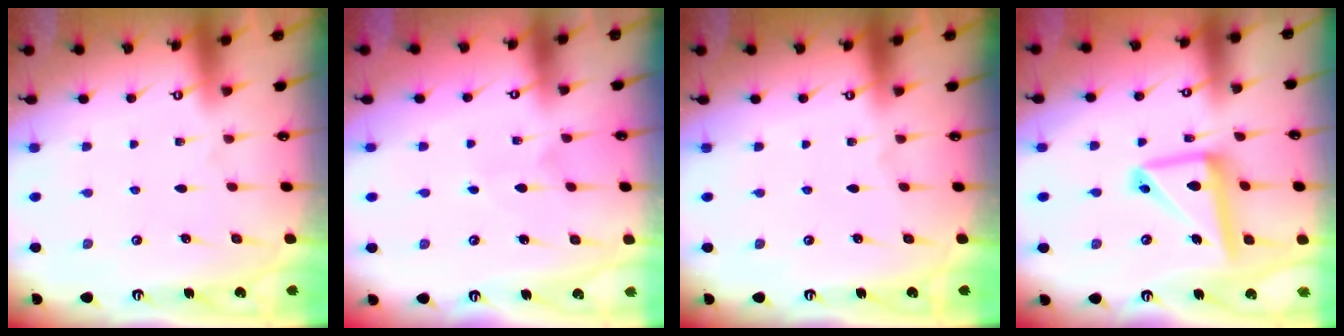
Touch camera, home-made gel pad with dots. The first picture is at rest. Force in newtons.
{"total": 3.8, "press": 3.8, "slide": 0.3}
{"total": 0.0}
{"total": 13.6, "press": 13.5, "slide": 1.5}